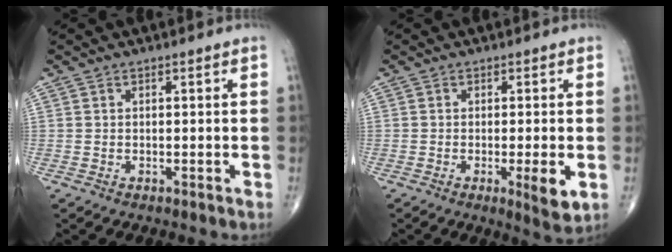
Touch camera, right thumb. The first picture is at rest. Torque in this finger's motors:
{"motor_torque": [2.83, 2.18, 2.34, -0.42, 0.30]}